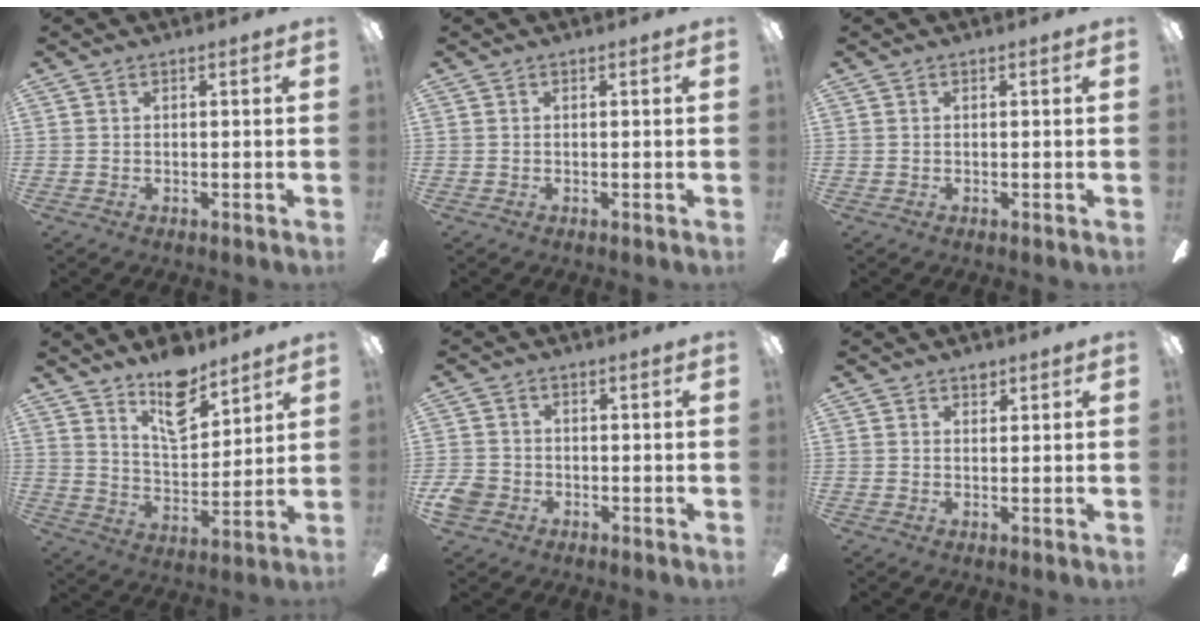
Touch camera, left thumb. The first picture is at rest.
{"total": 0.0}
{"total": 0.0}
{"total": 13.4, "force": [10.1, 5.5, 6.9], "torque": [-0.105, -0.060, 0.178]}
{"total": 4.4, "force": [-1.8, 3.6, 1.7], "torque": [-0.047, 0.008, -0.037]}
{"total": 1.9, "force": [1.5, 1.1, 0.6], "torque": [0.003, -0.005, 0.024]}